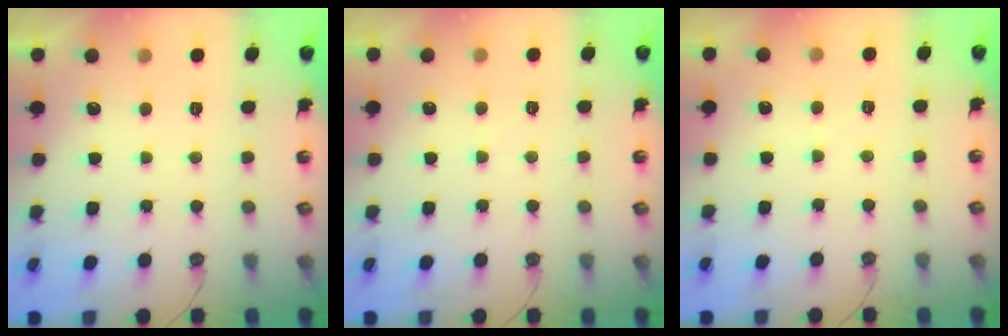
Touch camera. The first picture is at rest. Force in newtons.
{"total": 4.8, "press": 4.7, "slide": 0.5}
{"total": 2.4, "press": 2.4, "slide": 0.4}